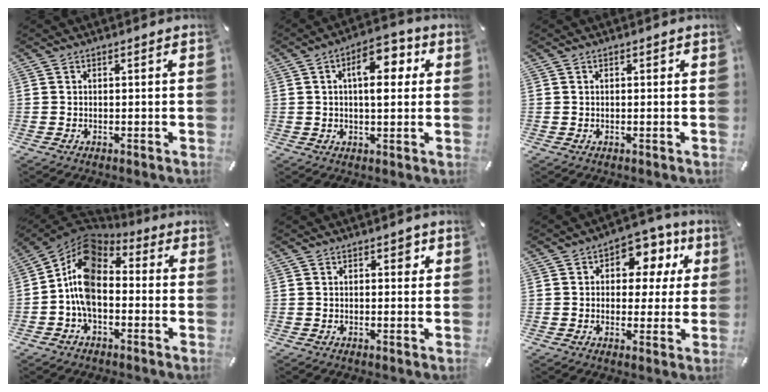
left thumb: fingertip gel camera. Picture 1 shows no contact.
{"total": 9.7, "force": [2.9, 4.8, 8.0], "torque": [-0.109, -0.004, 0.041]}
{"total": 0.5, "force": [0.1, 0.4, 0.3], "torque": [-0.007, 0.003, 0.001]}
{"total": 12.4, "force": [-1.8, 8.2, 9.1], "torque": [-0.206, 0.007, -0.042]}
{"total": 2.3, "force": [0.9, 1.4, 1.6], "torque": [-0.012, -0.001, 0.009]}
{"total": 9.9, "force": [3.4, 7.2, 5.8], "torque": [-0.077, -0.013, 0.054]}